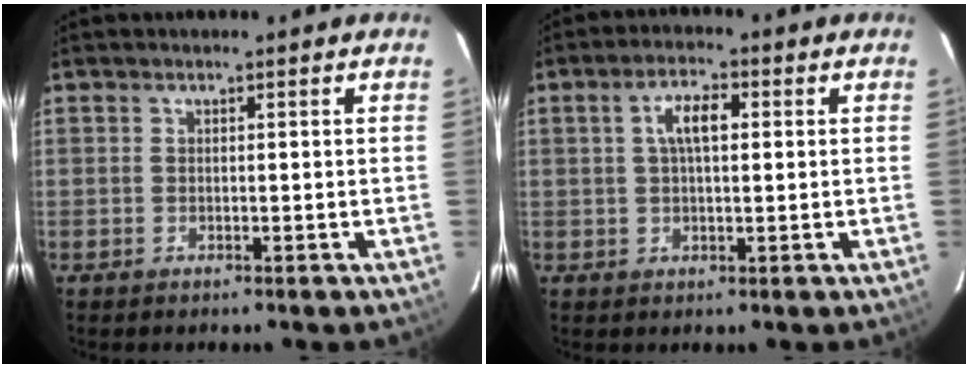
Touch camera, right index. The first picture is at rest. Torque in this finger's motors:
{"motor_torque": [0.19, -0.03, 0.12, 0.07]}